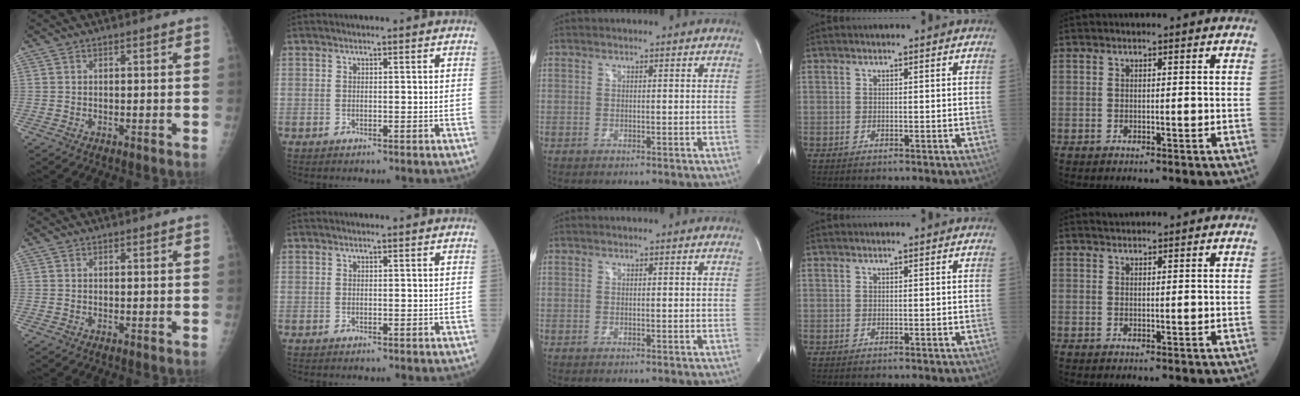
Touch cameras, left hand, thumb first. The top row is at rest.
{"little": {"total": 1.1, "force": [1.0, 0.2, 0.0], "torque": [-0.010, 0.010, 0.021]}}